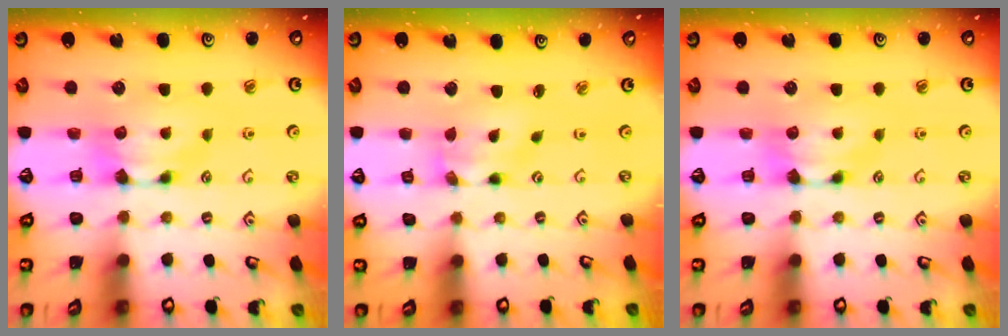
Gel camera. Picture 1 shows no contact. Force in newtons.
{"total": 2.1, "press": 1.4, "slide": 1.5}
{"total": 0.0}